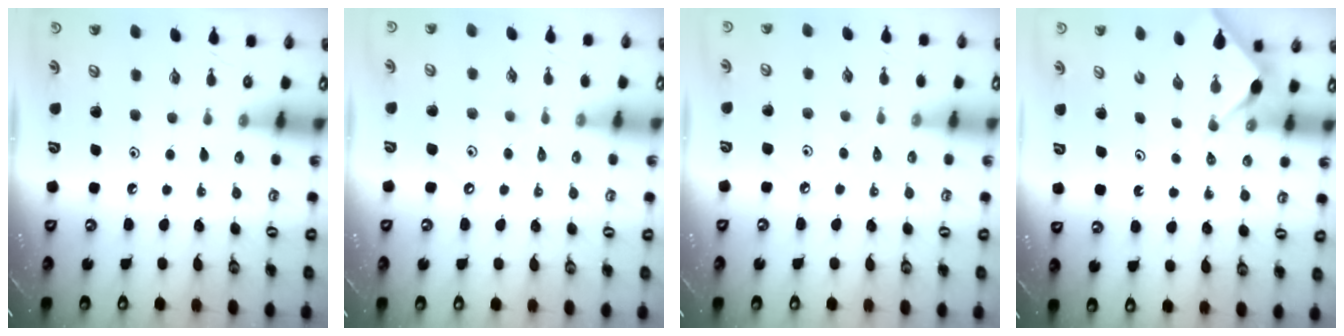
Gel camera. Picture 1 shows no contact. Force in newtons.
{"total": 2.8, "press": 2.8, "slide": 0.4}
{"total": 1.7, "press": 1.6, "slide": 0.3}
{"total": 2.8, "press": 2.8, "slide": 0.5}